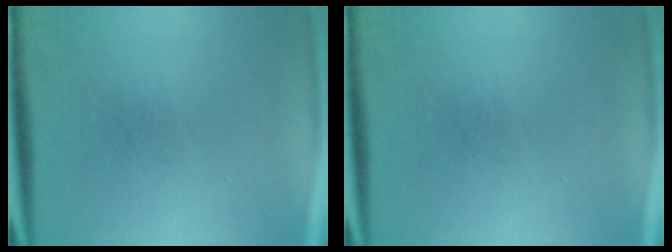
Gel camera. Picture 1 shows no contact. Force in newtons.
{"total": 0.0}